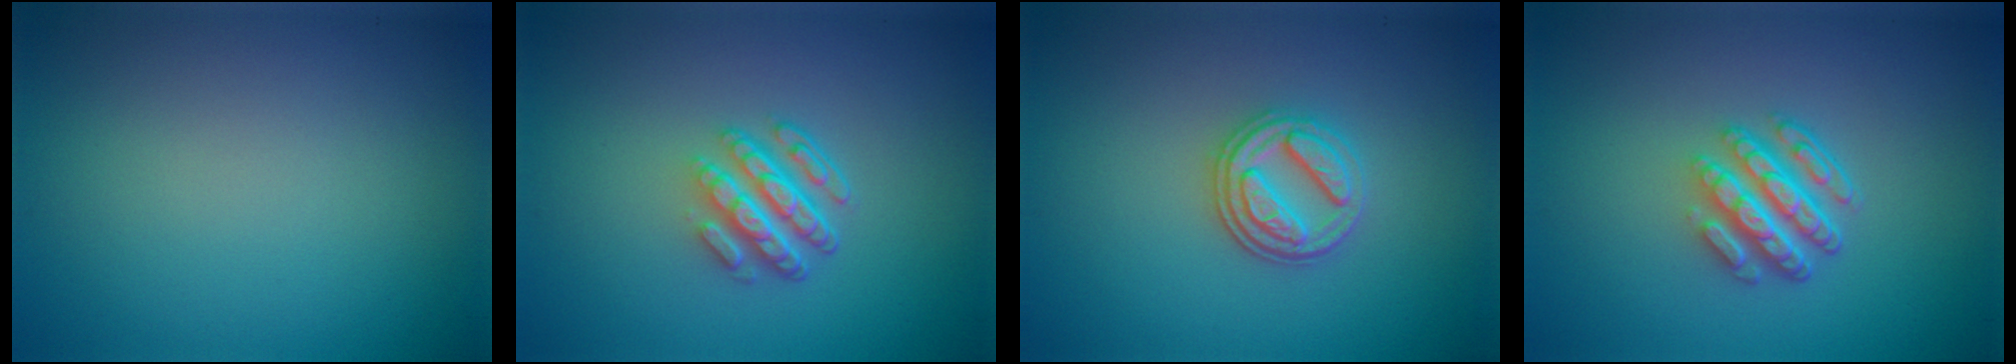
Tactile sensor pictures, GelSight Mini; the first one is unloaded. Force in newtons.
{"total": 4.6, "press": 3.2, "slide": 3.3}
{"total": 3.4, "press": 3.0, "slide": 1.5}
{"total": 4.8, "press": 3.5, "slide": 3.2}